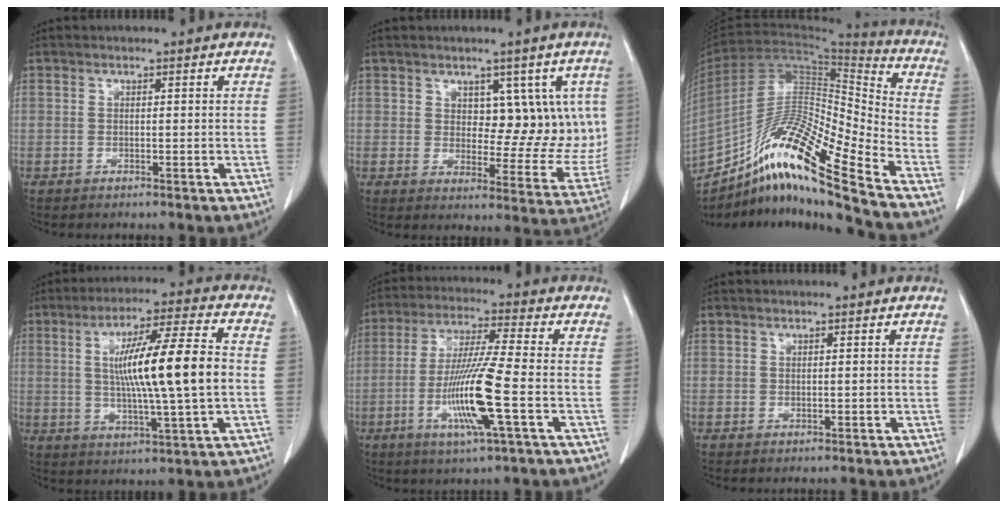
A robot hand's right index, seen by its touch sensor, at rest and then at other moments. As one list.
[{"total": 10.3, "force": [3.5, 6.0, 7.7], "torque": [-0.077, 0.007, 0.058]}, {"total": 20.6, "force": [-14.8, 0.2, 14.3], "torque": [-0.280, -0.002, -0.274]}, {"total": 15.3, "force": [0.8, 0.6, 15.2], "torque": [-0.262, 0.006, 0.012]}, {"total": 12.8, "force": [-3.6, -0.2, 12.3], "torque": [-0.248, -0.016, -0.073]}, {"total": 0.0}]